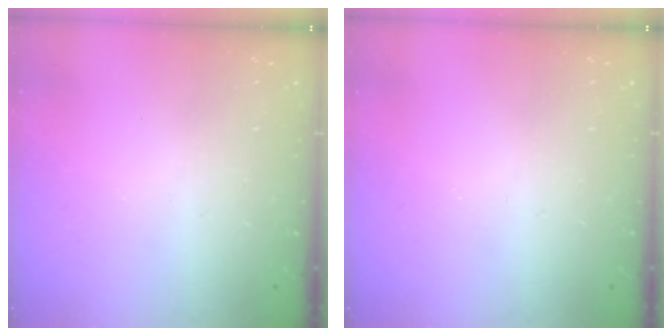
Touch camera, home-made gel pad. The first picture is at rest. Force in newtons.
{"total": 0.0}